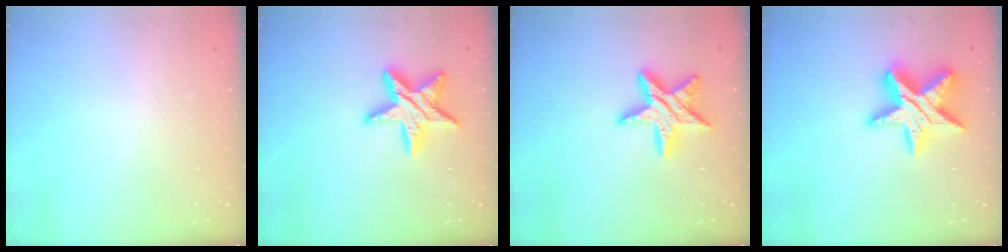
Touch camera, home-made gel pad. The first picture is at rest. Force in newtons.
{"total": 14.7, "press": 14.7, "slide": 0.7}
{"total": 13.1, "press": 13.0, "slide": 0.8}
{"total": 17.2, "press": 17.2, "slide": 1.5}